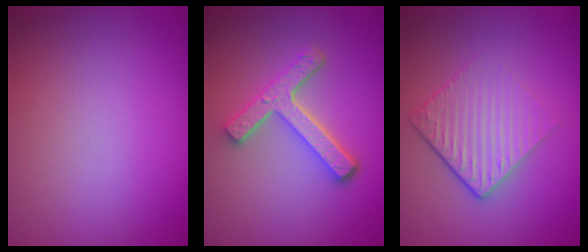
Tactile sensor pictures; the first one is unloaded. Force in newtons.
{"total": 4.7, "press": 3.5, "slide": 3.2}
{"total": 4.5, "press": 3.0, "slide": 3.3}